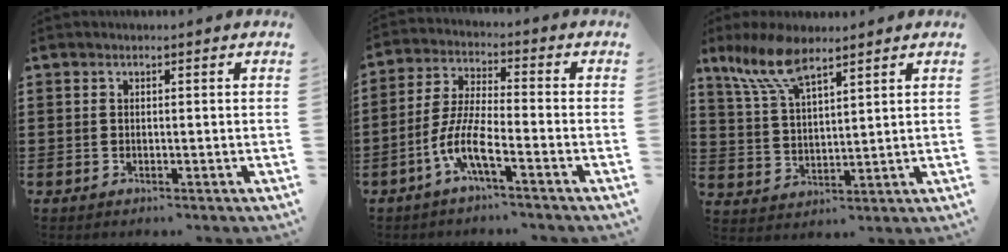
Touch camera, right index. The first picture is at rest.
{"total": 7.2, "force": [-4.1, 1.2, 5.7], "torque": [-0.150, -0.016, -0.088]}
{"total": 8.9, "force": [6.2, 2.8, 5.8], "torque": [-0.136, -0.010, 0.113]}